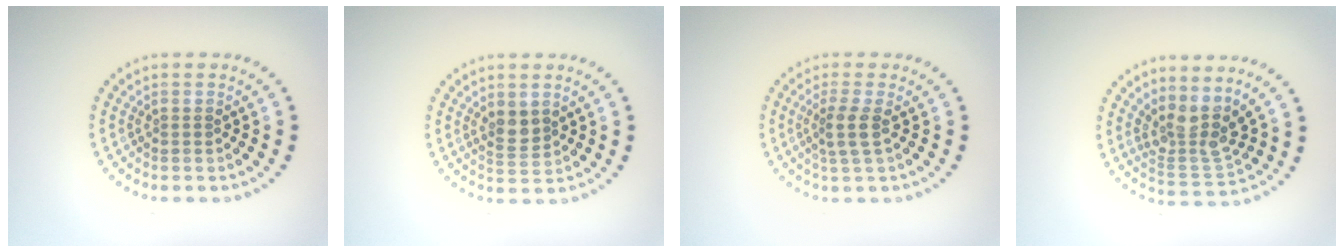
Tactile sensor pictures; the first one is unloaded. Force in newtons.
{"total": 2.0, "press": 1.8, "slide": 0.9}
{"total": 2.1, "press": 1.7, "slide": 1.2}
{"total": 3.7, "press": 2.8, "slide": 2.3}